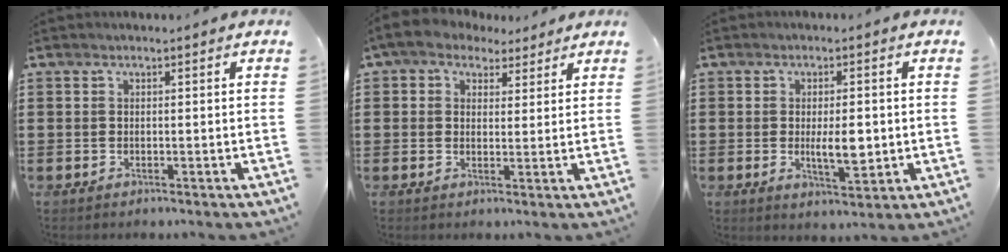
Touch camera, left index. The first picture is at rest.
{"total": 3.9, "force": [2.5, 2.6, 1.3], "torque": [-0.041, 0.005, 0.045]}
{"total": 5.5, "force": [-0.3, 2.1, 5.1], "torque": [-0.081, -0.006, -0.011]}